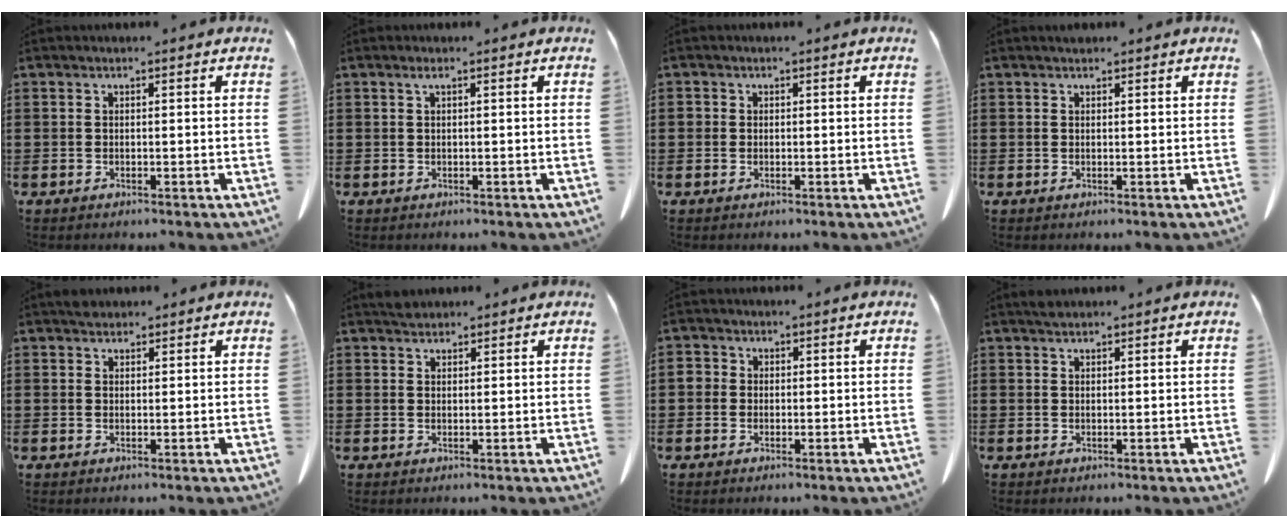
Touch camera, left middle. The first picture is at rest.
{"total": 0.7, "force": [0.2, 0.1, 0.7], "torque": [-0.013, 0.000, 0.004]}
{"total": 1.0, "force": [0.1, 0.9, 0.3], "torque": [-0.009, 0.006, 0.001]}
{"total": 0.6, "force": [0.5, 0.3, 0.1], "torque": [-0.003, 0.003, 0.009]}
{"total": 1.4, "force": [1.2, 0.8, 0.2], "torque": [-0.008, 0.003, 0.023]}
{"total": 1.6, "force": [1.4, 0.7, 0.3], "torque": [-0.003, -0.001, 0.027]}
{"total": 1.5, "force": [0.1, 1.4, 0.5], "torque": [-0.006, 0.003, -0.001]}
{"total": 0.9, "force": [0.8, 0.4, 0.3], "torque": [-0.008, 0.002, 0.015]}